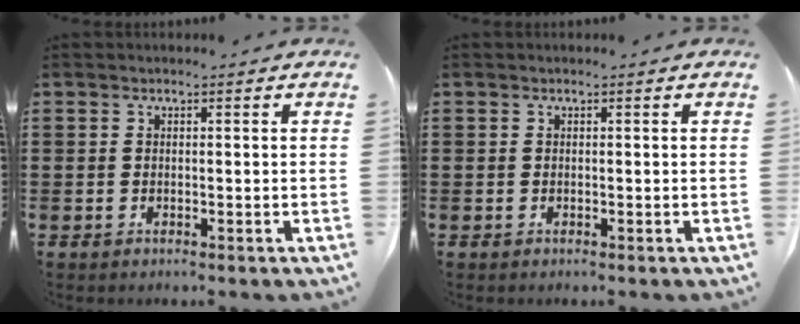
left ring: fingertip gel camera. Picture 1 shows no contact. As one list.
[{"total": 0.0}]